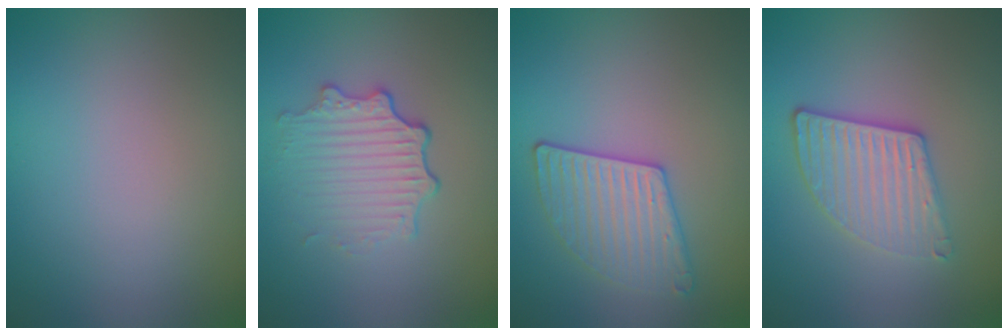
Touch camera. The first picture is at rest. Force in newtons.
{"total": 3.5, "press": 2.7, "slide": 2.2}
{"total": 2.9, "press": 2.9, "slide": 0.6}
{"total": 3.8, "press": 3.2, "slide": 2.0}